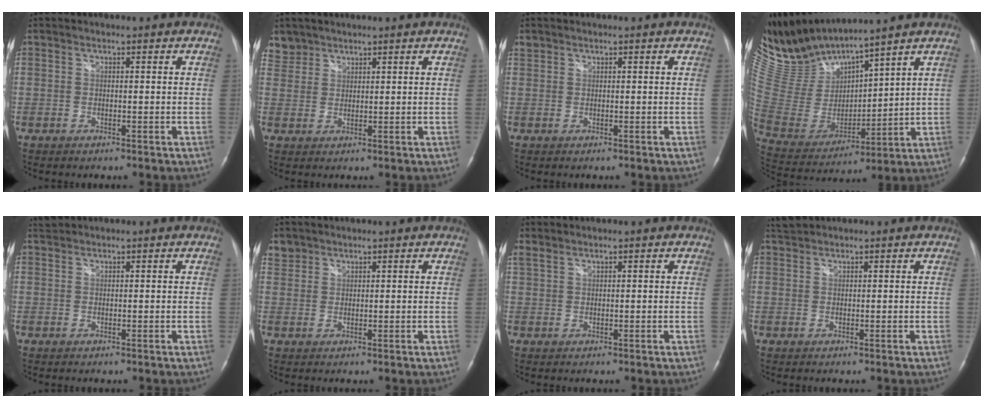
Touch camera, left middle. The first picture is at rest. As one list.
[{"total": 3.1, "force": [2.6, 1.7, -0.4], "torque": [0.015, 0.008, 0.051]}, {"total": 0.9, "force": [0.7, 0.6, 0.0], "torque": [-0.001, 0.014, 0.014]}, {"total": 13.8, "force": [13.2, 0.2, 4.0], "torque": [-0.110, 0.001, 0.286]}, {"total": 1.0, "force": [0.9, 0.0, -0.1], "torque": [-0.009, 0.012, 0.024]}, {"total": 2.4, "force": [1.8, 1.5, -0.2], "torque": [0.009, 0.010, 0.033]}, {"total": 1.3, "force": [1.2, 0.3, 0.4], "torque": [-0.021, 0.016, 0.033]}, {"total": 1.4, "force": [1.4, 0.1, 0.0], "torque": [-0.009, 0.012, 0.032]}]